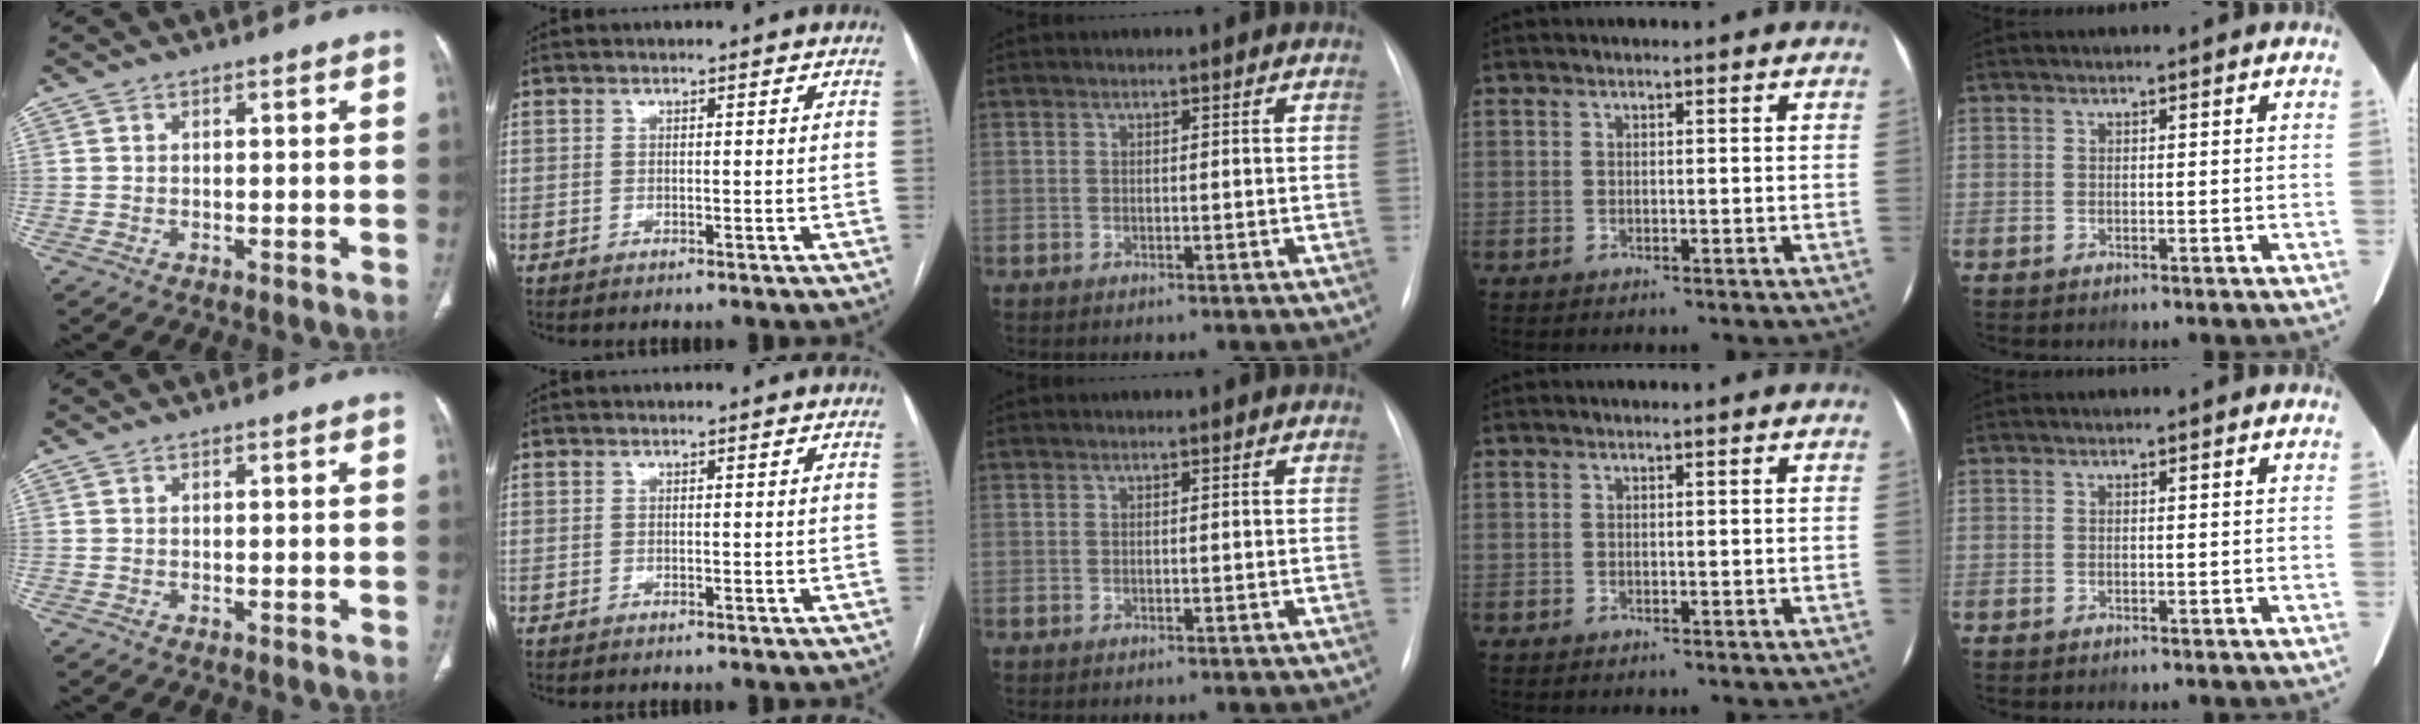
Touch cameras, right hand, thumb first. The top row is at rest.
{}